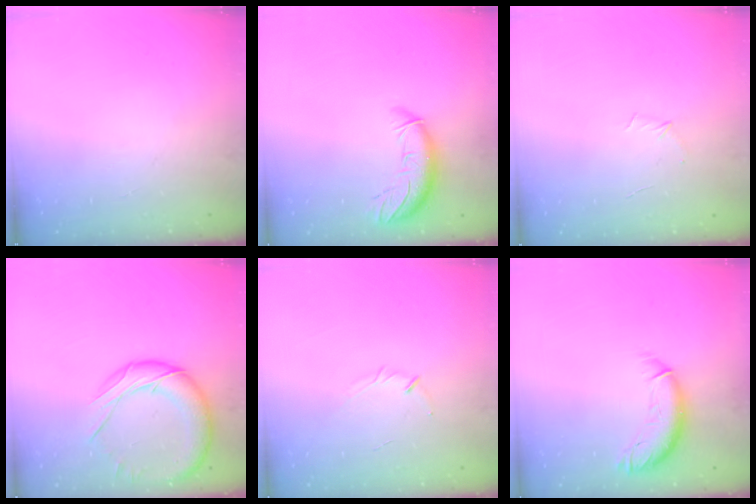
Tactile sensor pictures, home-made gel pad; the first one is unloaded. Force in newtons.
{"total": 10.8, "press": 10.4, "slide": 3.1}
{"total": 3.7, "press": 3.6, "slide": 1.0}
{"total": 16.5, "press": 16.4, "slide": 1.9}
{"total": 3.6, "press": 3.5, "slide": 0.8}
{"total": 10.3, "press": 10.3, "slide": 0.9}